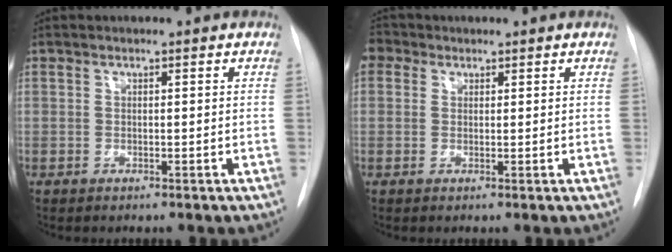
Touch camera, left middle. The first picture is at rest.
{"total": 2.9, "force": [1.3, 2.5, 0.8], "torque": [-0.016, 0.014, 0.023]}